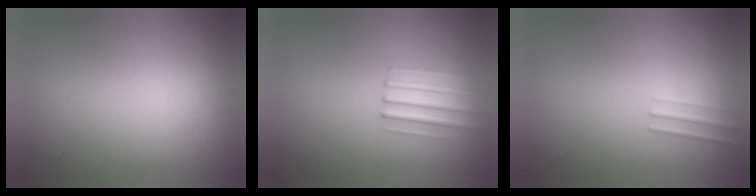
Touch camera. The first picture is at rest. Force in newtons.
{"total": 2.1}
{"total": 1.0}